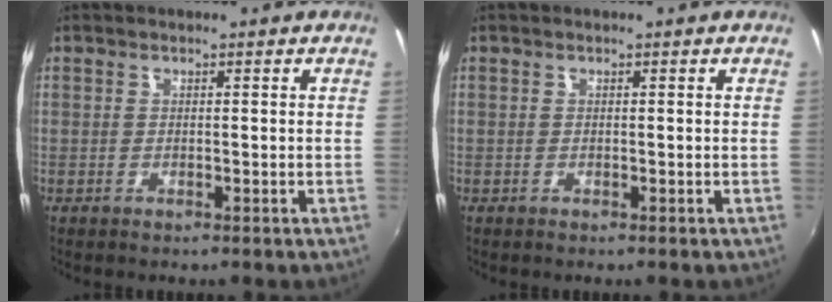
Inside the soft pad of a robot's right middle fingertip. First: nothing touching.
{"total": 0.0}